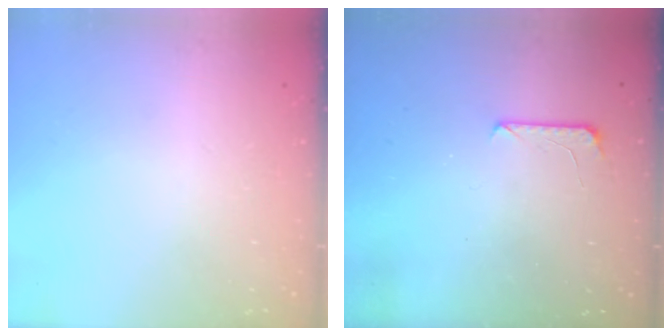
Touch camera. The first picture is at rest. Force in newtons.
{"total": 6.7, "press": 6.6, "slide": 0.8}